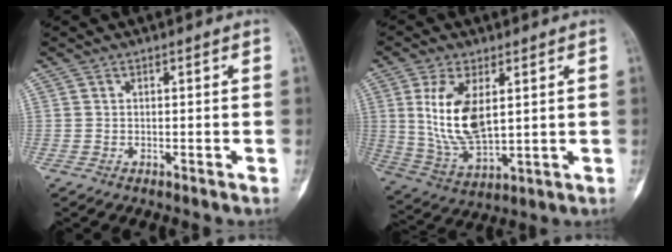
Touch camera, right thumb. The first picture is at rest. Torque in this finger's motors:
{"motor_torque": [-0.06, 0.37, 0.73, 0.56, 0.17]}